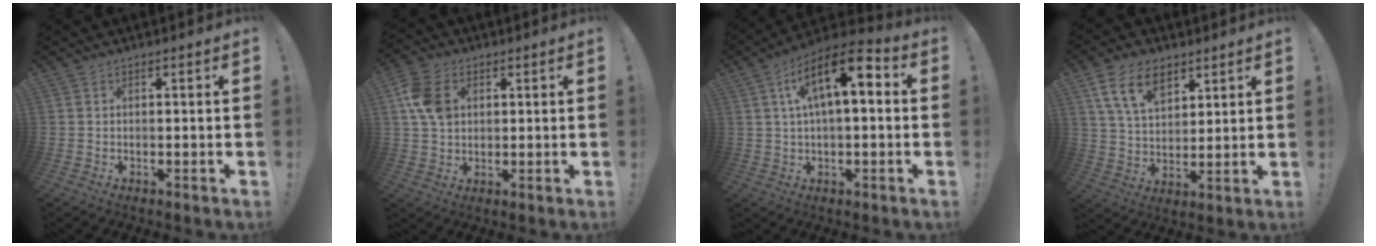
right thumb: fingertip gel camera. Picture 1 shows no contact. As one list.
[{"total": 10.0, "force": [2.5, 7.7, 5.9], "torque": [-0.097, 0.007, 0.050]}, {"total": 13.6, "force": [4.2, 5.5, 11.8], "torque": [-0.189, -0.007, 0.071]}, {"total": 12.8, "force": [7.5, 7.7, 6.9], "torque": [-0.121, -0.021, 0.143]}]